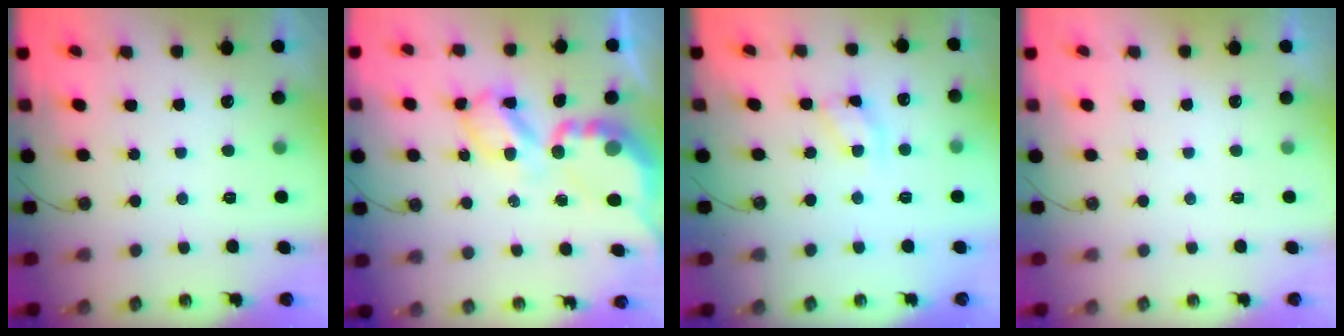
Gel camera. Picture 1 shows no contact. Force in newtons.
{"total": 12.0, "press": 11.9, "slide": 0.7}
{"total": 8.2, "press": 8.2, "slide": 0.5}
{"total": 0.0}